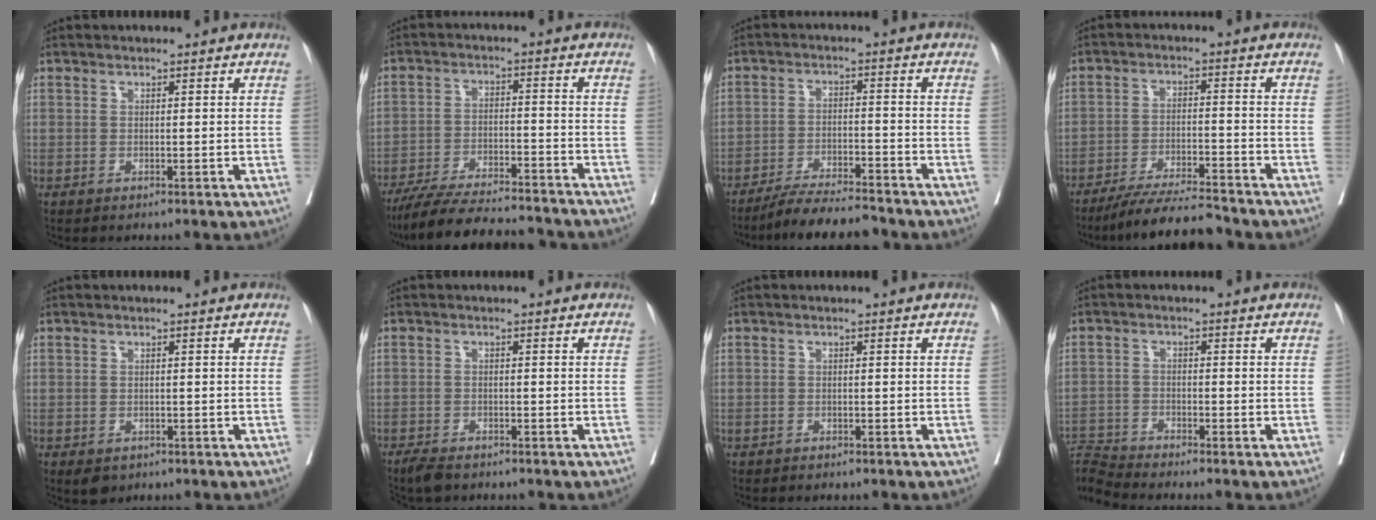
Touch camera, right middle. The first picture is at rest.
{"total": 17.1, "force": [-15.6, 2.1, 6.7], "torque": [-0.123, -0.011, -0.238]}
{"total": 9.4, "force": [-8.8, 0.6, 3.4], "torque": [-0.047, -0.010, -0.146]}
{"total": 9.5, "force": [-8.9, -0.1, 3.4], "torque": [-0.048, -0.013, -0.154]}
{"total": 2.5, "force": [-1.6, 1.6, 1.0], "torque": [-0.011, -0.002, -0.017]}
{"total": 3.4, "force": [-2.9, 1.0, 1.5], "torque": [-0.025, -0.007, -0.047]}
{"total": 0.9, "force": [-0.8, 0.4, 0.2], "torque": [-0.010, 0.001, -0.012]}
{"total": 4.9, "force": [-4.6, -1.6, -0.6], "torque": [0.003, -0.004, -0.087]}